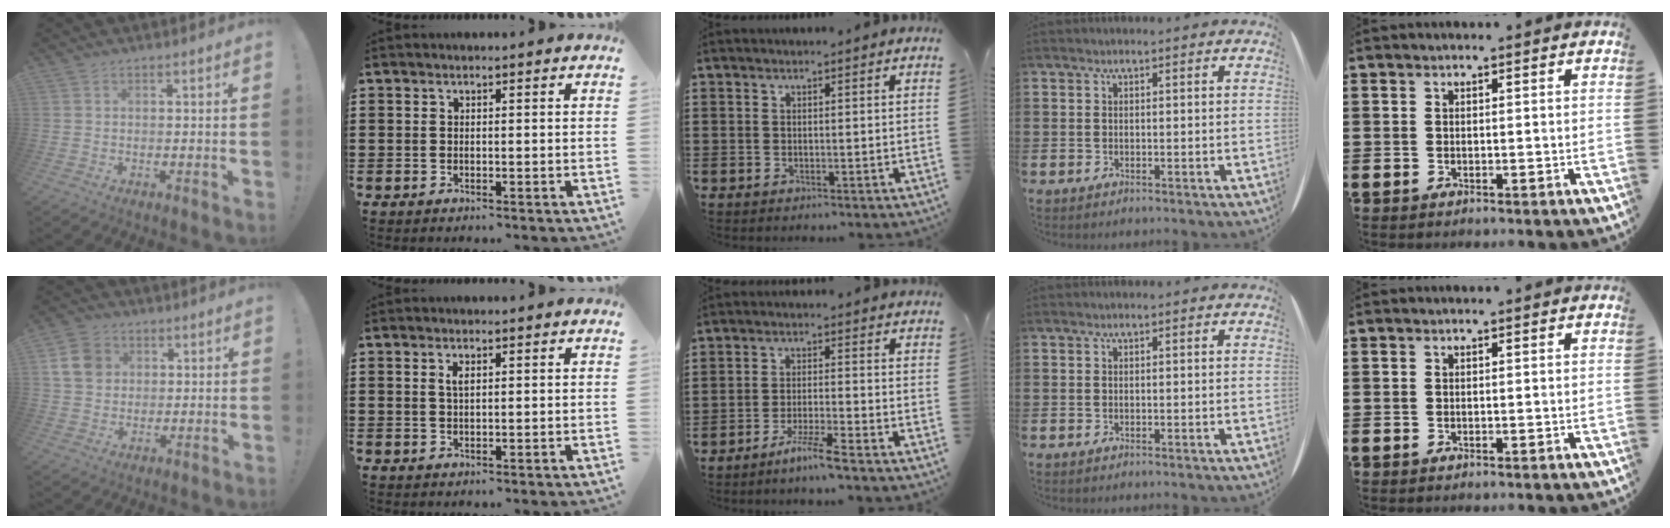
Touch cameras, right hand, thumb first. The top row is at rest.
{"thumb": {"total": 9.4, "force": [2.7, 7.9, 4.2], "torque": [-0.068, 0.001, 0.056]}, "index": {"total": 1.6, "force": [0.6, 0.6, 1.4], "torque": [-0.030, 0.004, 0.009]}, "middle": {"total": 4.6, "force": [-3.8, -0.3, 2.5], "torque": [-0.047, -0.007, -0.071]}}